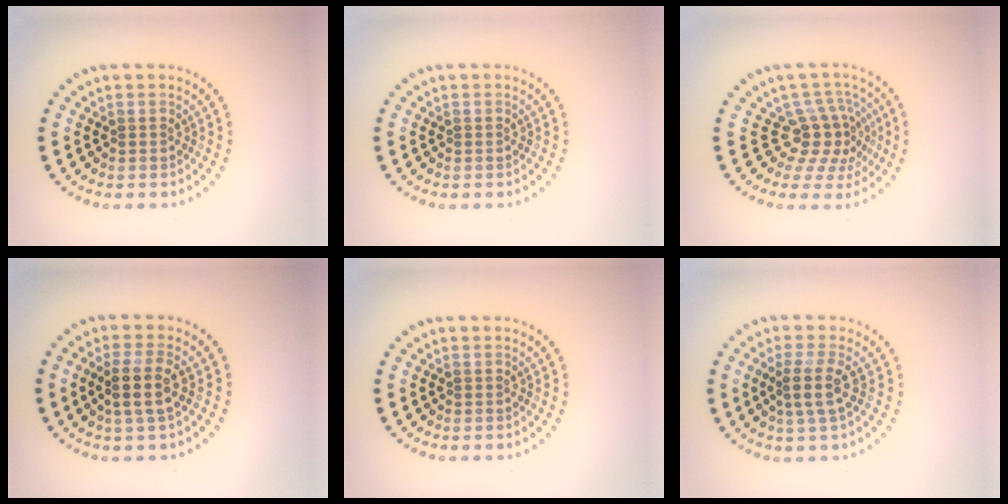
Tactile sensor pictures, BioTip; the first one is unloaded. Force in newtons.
{"total": 0.0}
{"total": 3.8, "press": 2.7, "slide": 2.7}
{"total": 2.9, "press": 2.6, "slide": 1.3}
{"total": 0.0}
{"total": 2.5, "press": 2.0, "slide": 1.6}